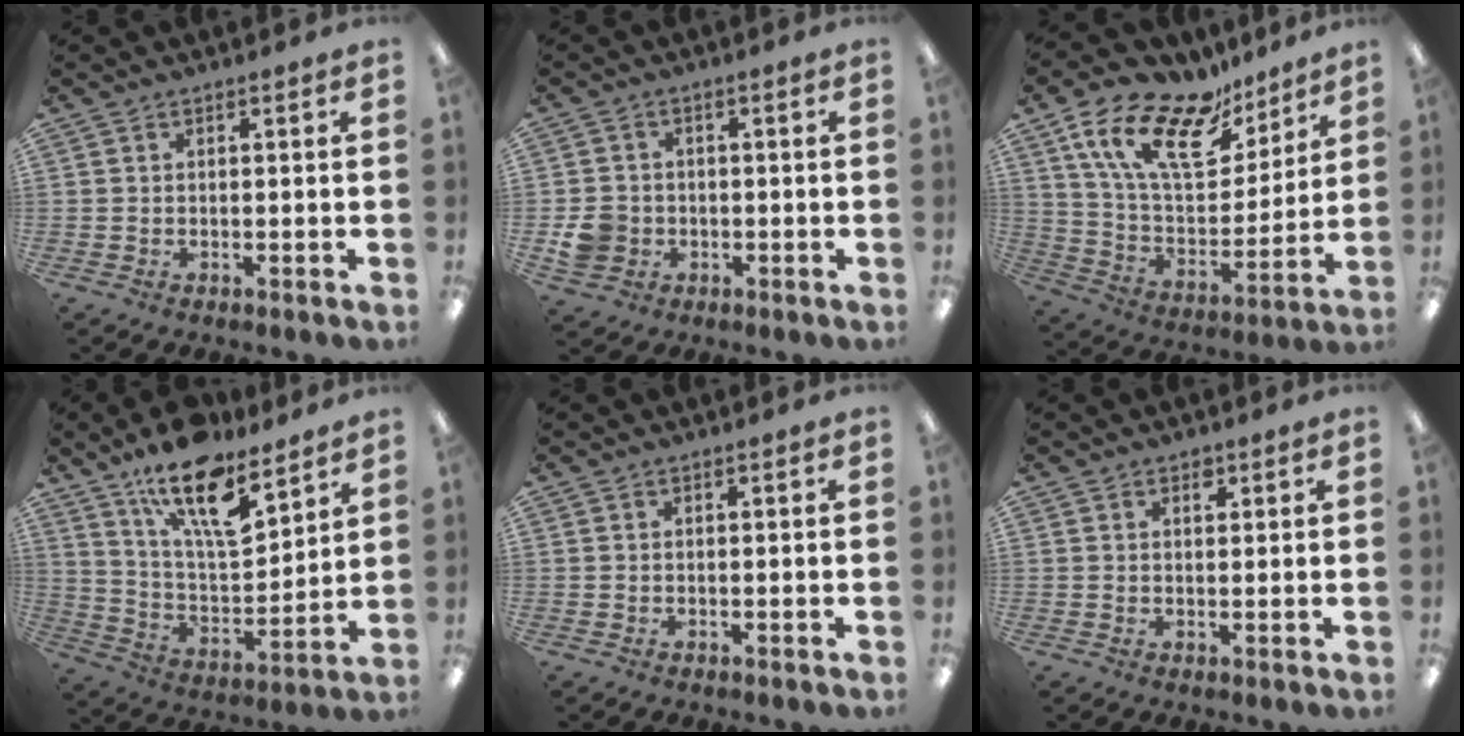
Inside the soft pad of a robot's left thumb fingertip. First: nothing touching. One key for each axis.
{"total": 5.8, "fx": -1.3, "fy": 5.2, "fz": 2.1, "tx": -0.035, "ty": 0.007, "tz": -0.024}
{"total": 21.0, "fx": 13.4, "fy": 9.9, "fz": 12.7, "tx": -0.237, "ty": -0.067, "tz": 0.241}
{"total": 18.6, "fx": 12.7, "fy": 7.0, "fz": 11.7, "tx": -0.197, "ty": -0.072, "tz": 0.217}
{"total": 0.0}
{"total": 1.9, "fx": 1.2, "fy": 1.2, "fz": 1.0, "tx": -0.006, "ty": -0.004, "tz": 0.018}